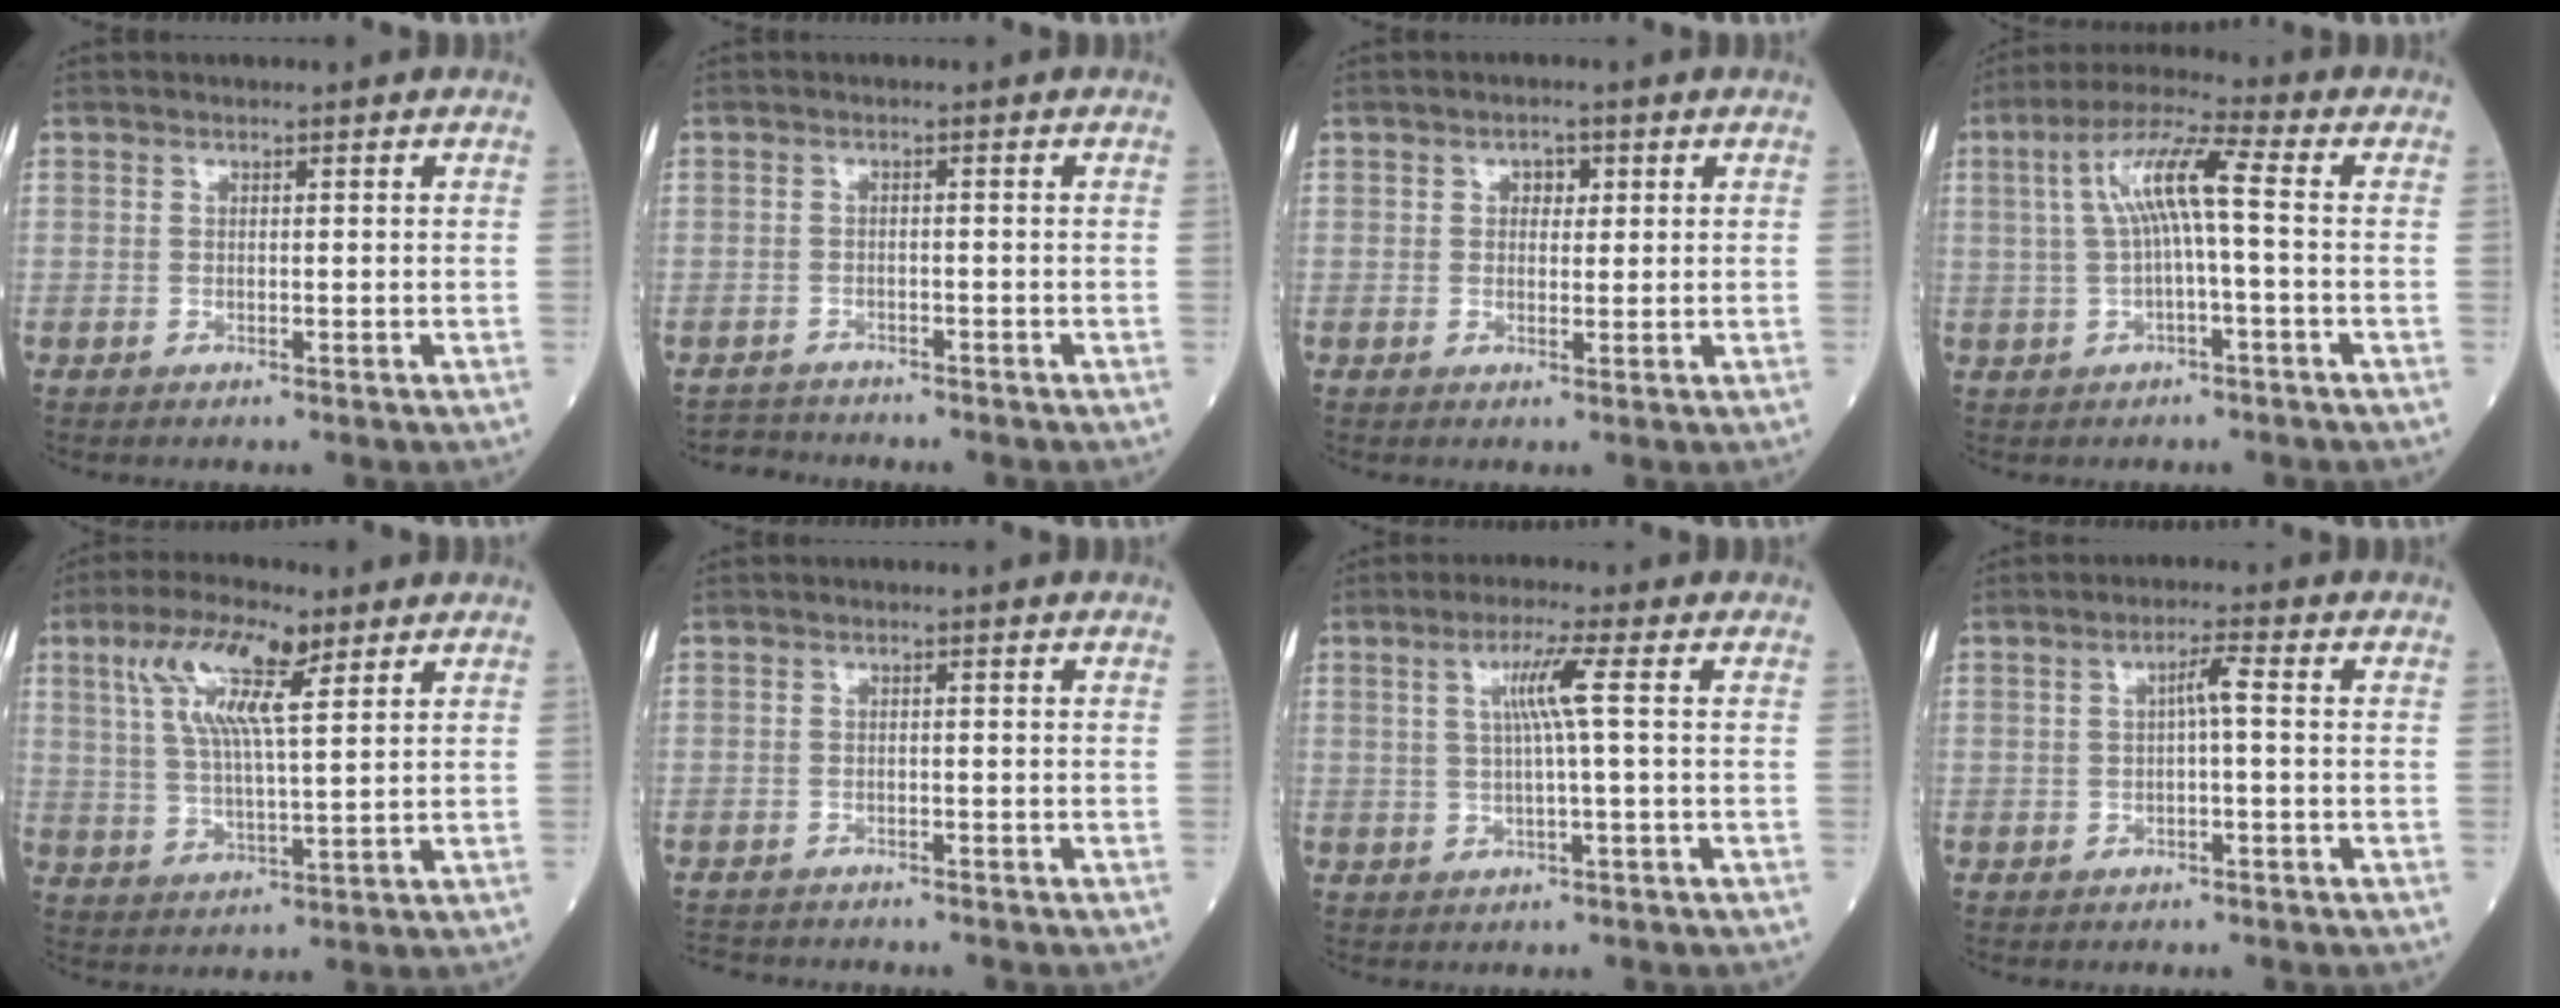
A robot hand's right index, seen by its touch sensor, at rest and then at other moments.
{"total": 3.0, "force": [-2.9, 0.4, -0.9], "torque": [0.015, -0.011, -0.052]}
{"total": 2.1, "force": [0.7, 1.4, 1.4], "torque": [-0.016, 0.006, 0.009]}
{"total": 8.4, "force": [0.7, 0.6, 8.4], "torque": [-0.161, 0.027, 0.012]}
{"total": 10.4, "force": [4.9, 1.7, 9.0], "torque": [-0.178, 0.015, 0.092]}
{"total": 5.8, "force": [-5.6, 1.4, 1.2], "torque": [-0.014, -0.006, -0.085]}
{"total": 4.8, "force": [0.9, -1.0, 4.6], "torque": [-0.091, 0.005, 0.019]}
{"total": 2.6, "force": [0.0, 0.2, 2.6], "torque": [-0.043, 0.007, 0.000]}